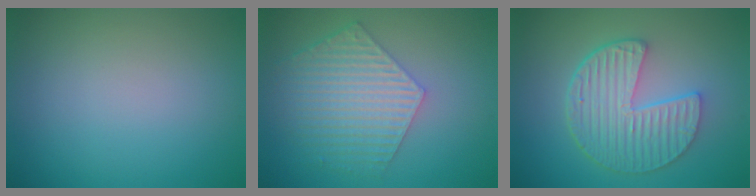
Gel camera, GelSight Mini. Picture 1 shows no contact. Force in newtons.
{"total": 5.8, "press": 4.4, "slide": 3.8}
{"total": 6.3, "press": 4.6, "slide": 4.4}